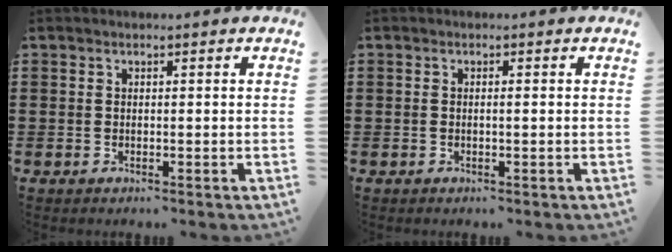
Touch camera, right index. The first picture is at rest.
{"total": 0.6, "force": [-0.2, 0.0, 0.5], "torque": [-0.008, -0.003, -0.002]}